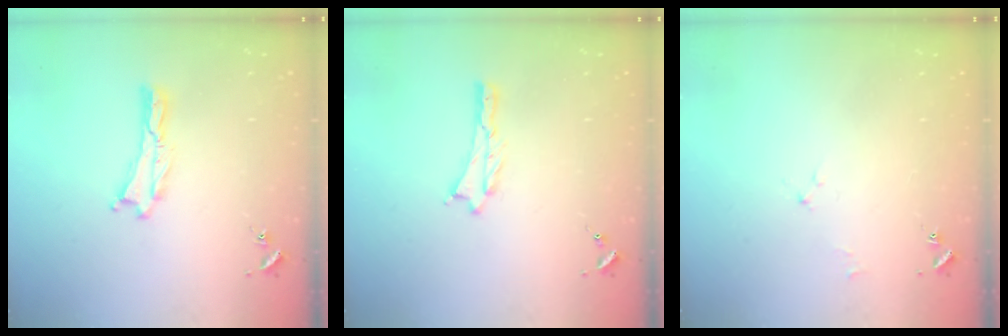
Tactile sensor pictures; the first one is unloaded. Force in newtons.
{"total": 0.5, "press": 0.5, "slide": 0.2}
{"total": 1.7, "press": 1.6, "slide": 0.3}